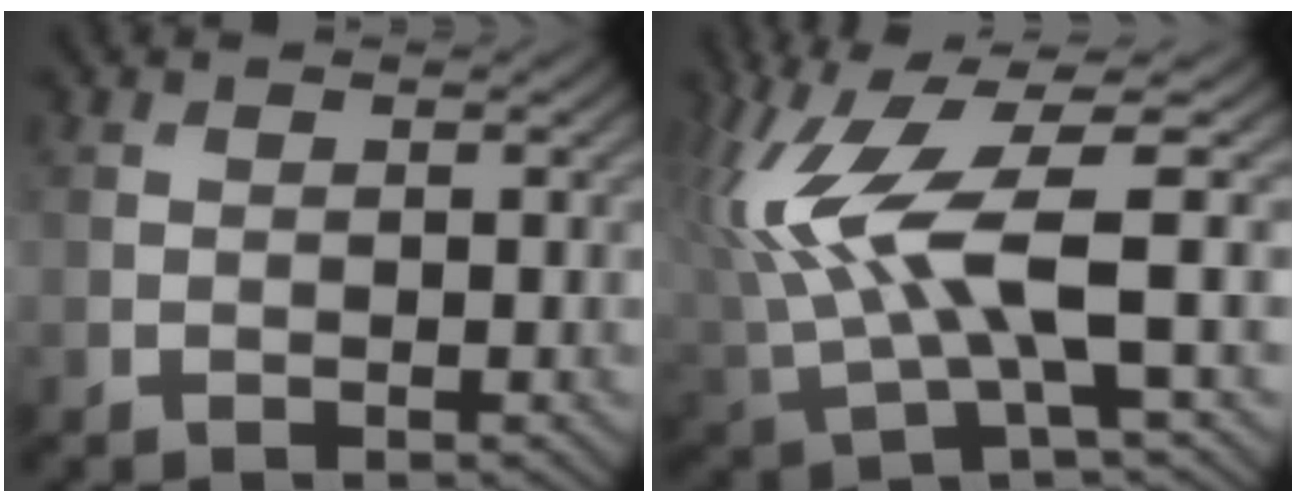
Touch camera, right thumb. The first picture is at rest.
{"total": 12.7, "force": [1.7, 4.3, 11.8], "torque": [-0.278, 0.004, 0.033]}